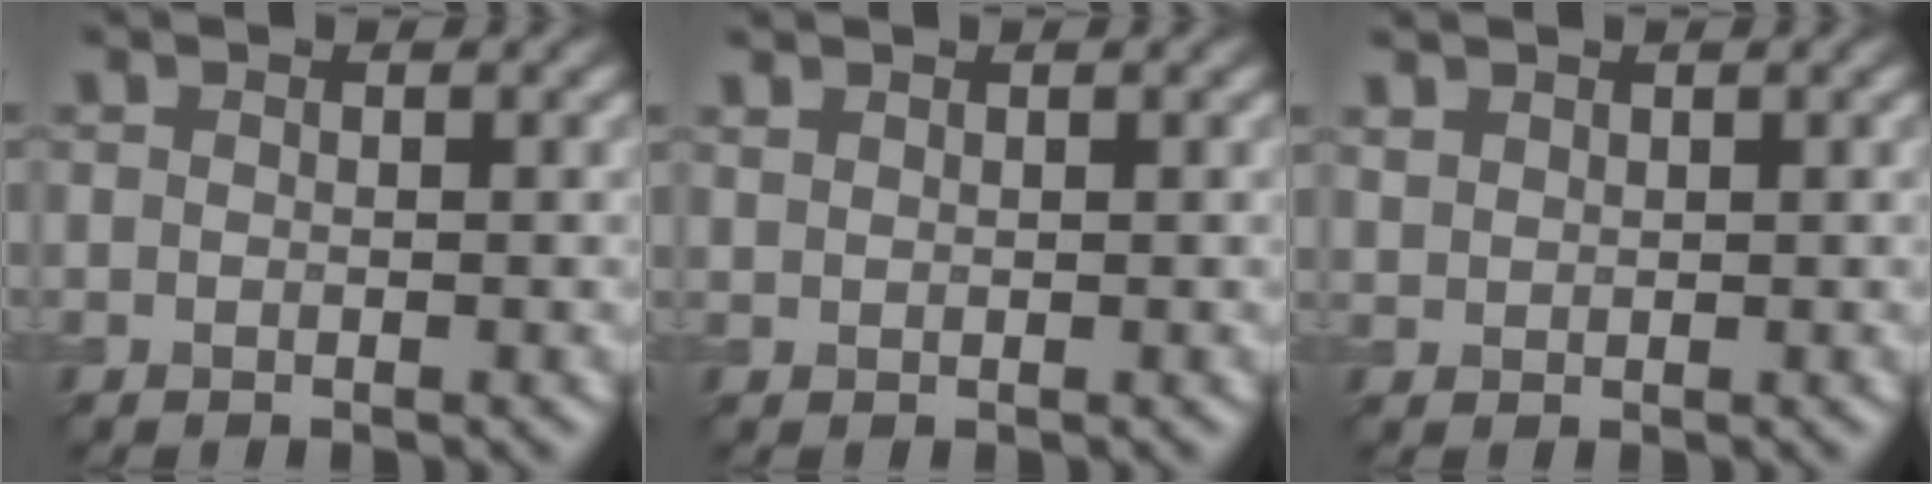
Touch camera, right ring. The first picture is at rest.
{"total": 0.8, "force": [0.8, 0.2, 0.1], "torque": [-0.005, 0.001, 0.021]}
{"total": 1.3, "force": [1.1, 0.6, 0.2], "torque": [-0.011, 0.003, 0.030]}